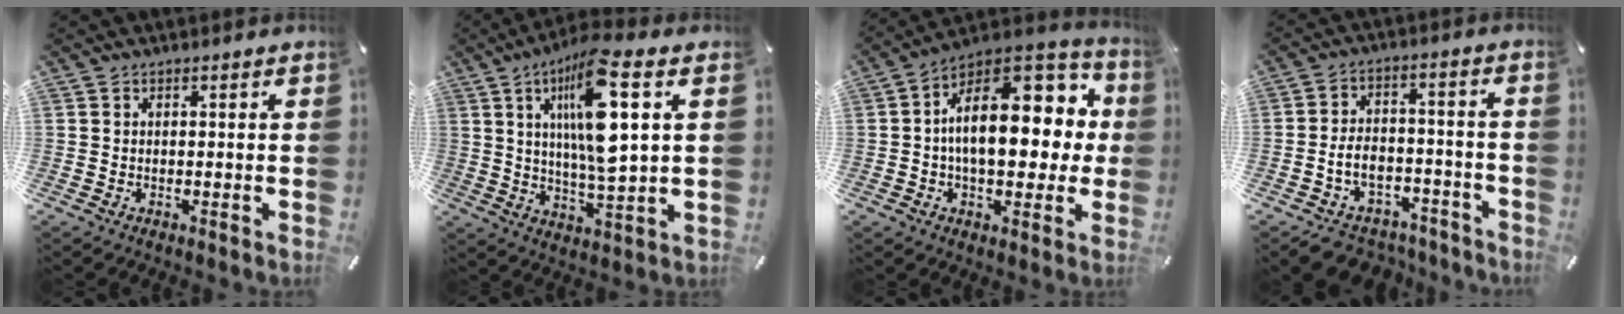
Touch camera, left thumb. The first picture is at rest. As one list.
[{"total": 16.3, "force": [5.6, 4.1, 14.7], "torque": [-0.277, -0.023, 0.081]}, {"total": 21.5, "force": [3.2, 12.8, 16.9], "torque": [-0.235, -0.015, 0.061]}, {"total": 8.0, "force": [-3.9, 6.1, 3.4], "torque": [-0.061, 0.030, -0.065]}]